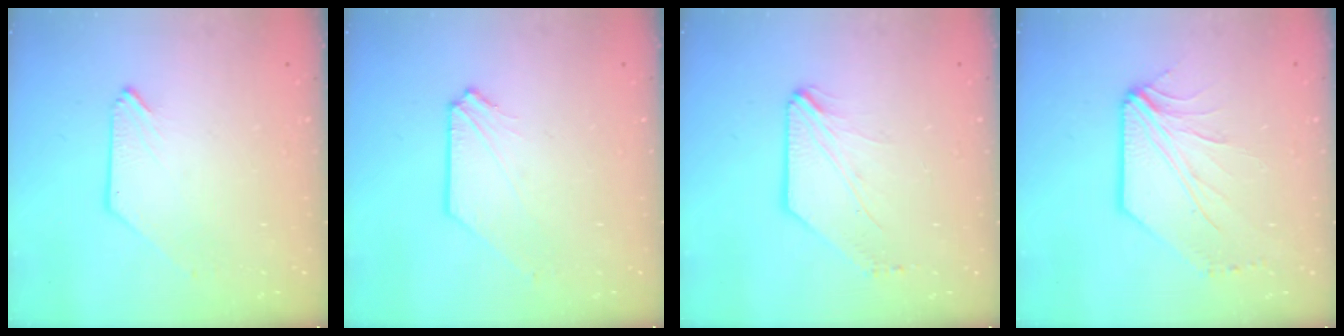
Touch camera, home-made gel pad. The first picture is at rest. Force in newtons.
{"total": 1.0, "press": 1.0, "slide": 0.1}
{"total": 1.7, "press": 1.7, "slide": 0.3}
{"total": 6.4, "press": 6.3, "slide": 0.9}